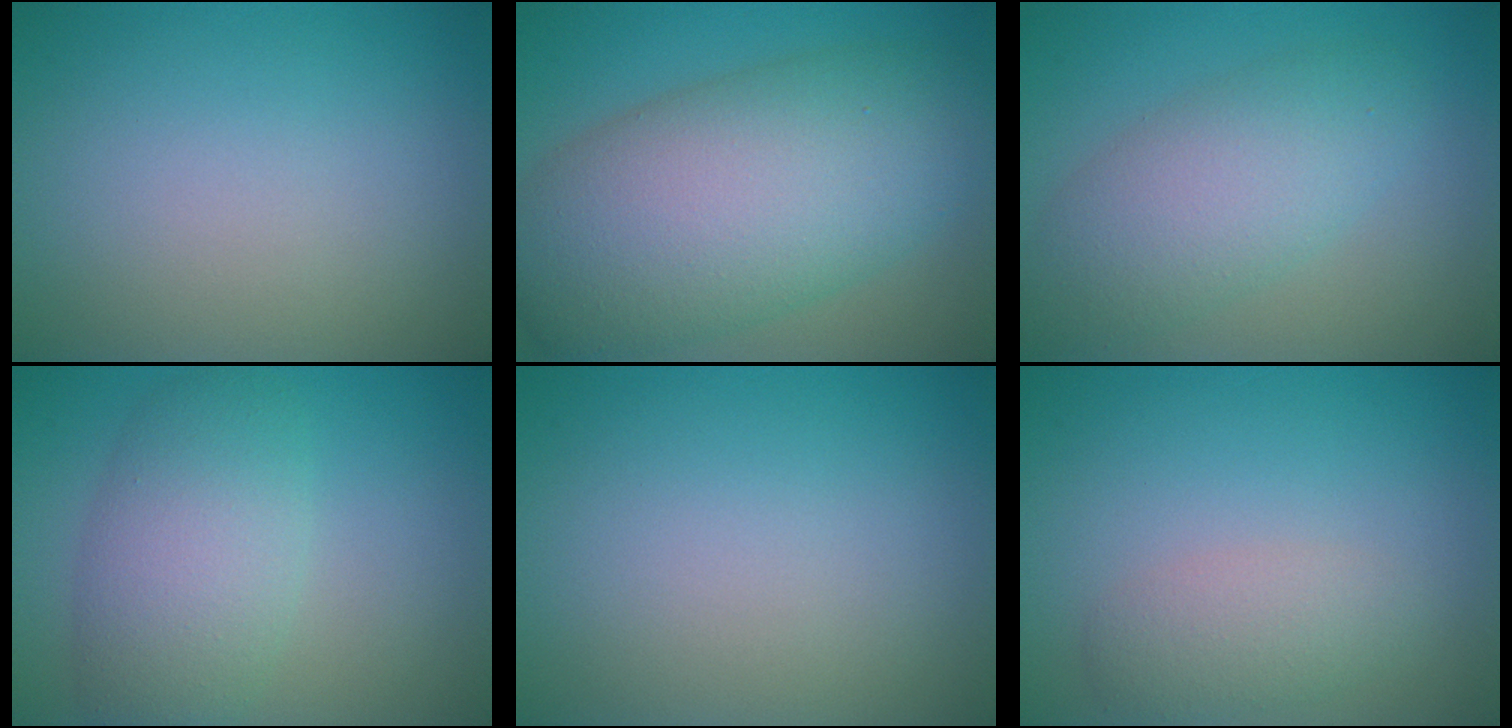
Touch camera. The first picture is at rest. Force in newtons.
{"total": 12.2, "press": 12.2, "slide": 0.4}
{"total": 5.4, "press": 5.4, "slide": 0.1}
{"total": 5.7, "press": 5.7, "slide": 0.3}
{"total": 0.0}
{"total": 2.3, "press": 2.3, "slide": 0.1}